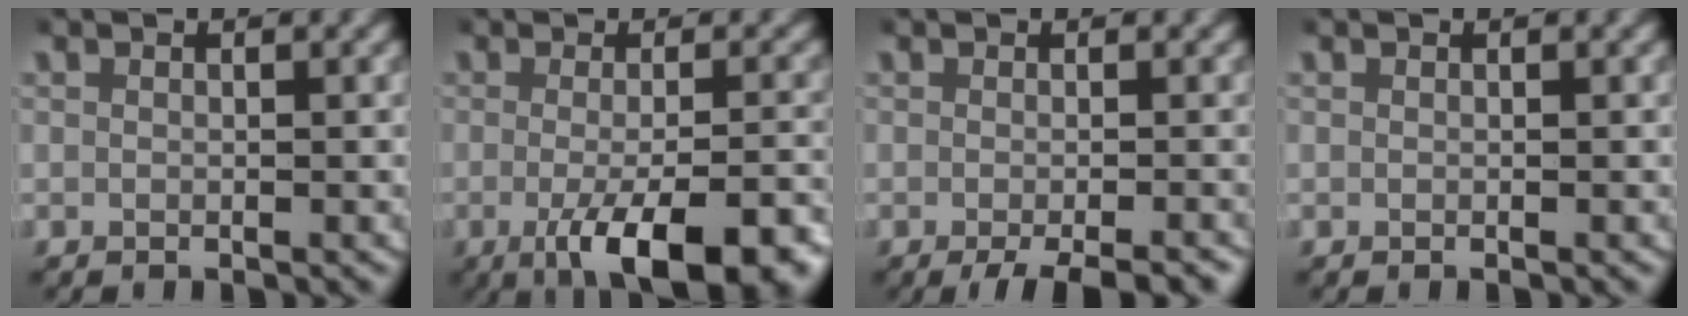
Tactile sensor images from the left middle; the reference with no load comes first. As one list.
[{"total": 8.3, "force": [-4.3, 2.5, 6.7], "torque": [-0.099, -0.020, -0.056]}, {"total": 4.6, "force": [-3.5, 1.1, 2.8], "torque": [-0.029, -0.008, -0.046]}, {"total": 0.0}]